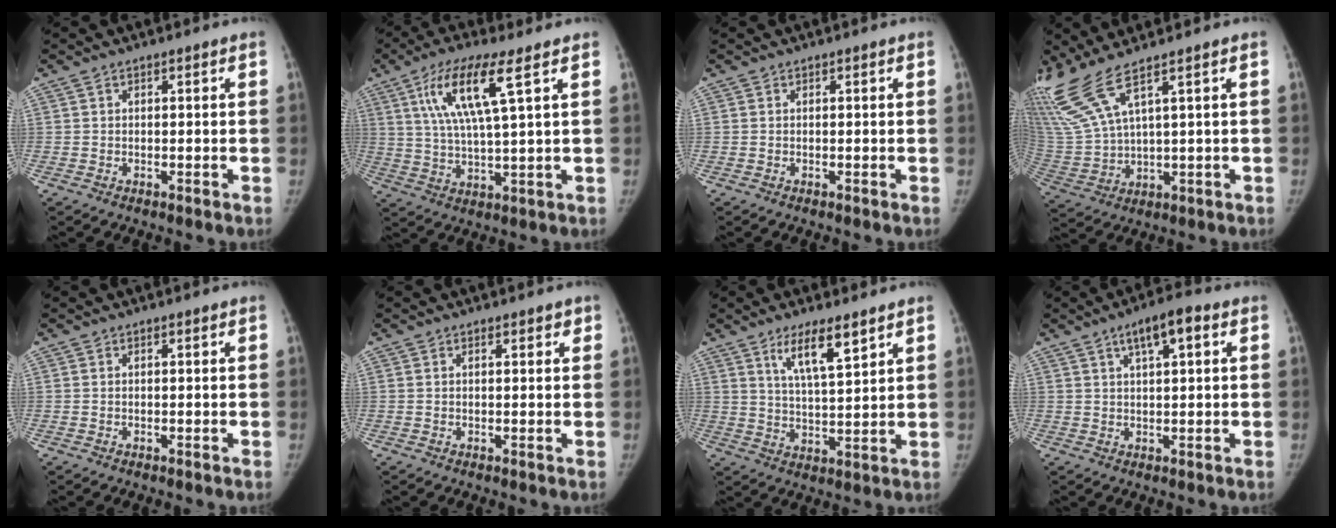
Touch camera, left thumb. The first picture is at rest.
{"total": 11.8, "force": [5.0, 1.8, 10.6], "torque": [-0.226, -0.013, 0.095]}
{"total": 0.0}
{"total": 10.7, "force": [7.7, 1.0, 7.4], "torque": [-0.188, -0.032, 0.177]}
{"total": 0.0}
{"total": 1.5, "force": [1.0, 0.7, 1.0], "torque": [-0.006, -0.003, 0.011]}
{"total": 8.6, "force": [5.4, 1.8, 6.5], "torque": [-0.110, -0.035, 0.102]}
{"total": 6.4, "force": [2.8, 1.9, 5.4], "torque": [-0.080, 0.005, 0.041]}